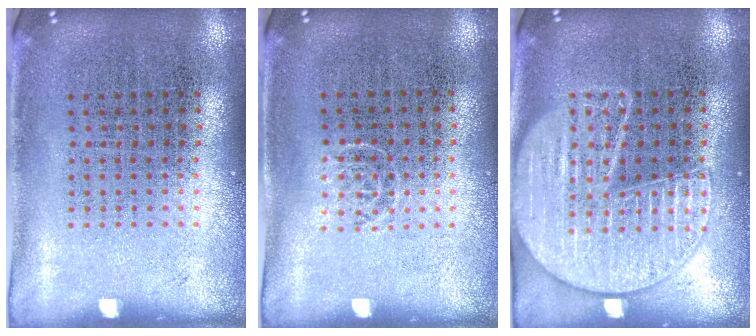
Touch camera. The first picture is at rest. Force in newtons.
{"total": 0.6, "press": 0.4, "slide": 0.5}
{"total": 2.0, "press": 2.0, "slide": 0.2}